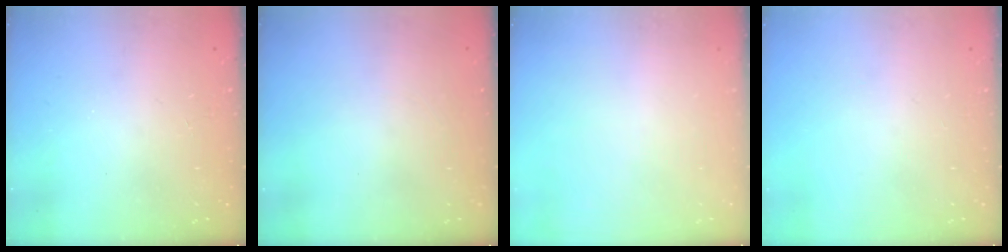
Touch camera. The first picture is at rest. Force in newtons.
{"total": 0.7, "press": 0.4, "slide": 0.5}
{"total": 0.0}
{"total": 0.0}